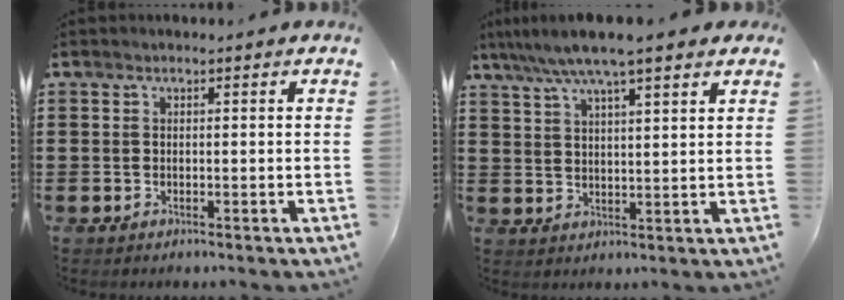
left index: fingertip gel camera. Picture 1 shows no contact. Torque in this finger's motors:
{"motor_torque": [2.14, 0.00, 1.05, 0.21]}